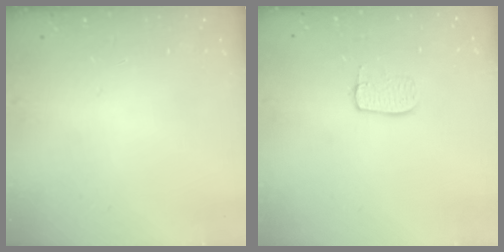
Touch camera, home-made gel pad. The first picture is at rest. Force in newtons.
{"total": 7.1, "press": 7.0, "slide": 0.4}